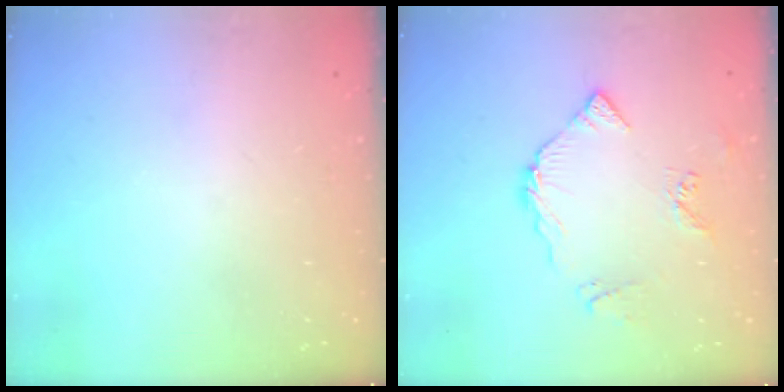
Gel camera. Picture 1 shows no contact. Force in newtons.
{"total": 7.9, "press": 7.8, "slide": 0.5}